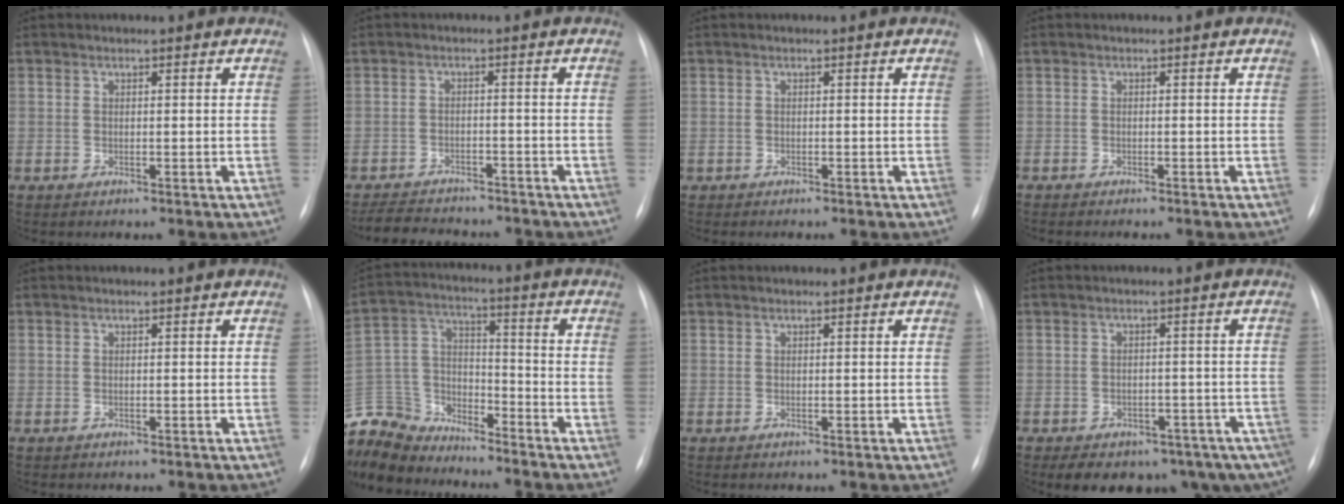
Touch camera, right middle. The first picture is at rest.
{"total": 9.9, "force": [-8.9, 3.0, 3.1], "torque": [-0.058, -0.002, -0.122]}
{"total": 0.6, "force": [-0.5, 0.2, 0.2], "torque": [-0.010, 0.000, -0.010]}
{"total": 1.8, "force": [-1.6, 0.3, 0.9], "torque": [-0.015, -0.005, -0.018]}
{"total": 0.0}
{"total": 15.8, "force": [-15.0, 4.5, 2.4], "torque": [-0.068, 0.031, -0.278]}
{"total": 0.0}
{"total": 16.8, "force": [-11.1, 9.7, 8.0], "torque": [-0.123, 0.006, -0.125]}